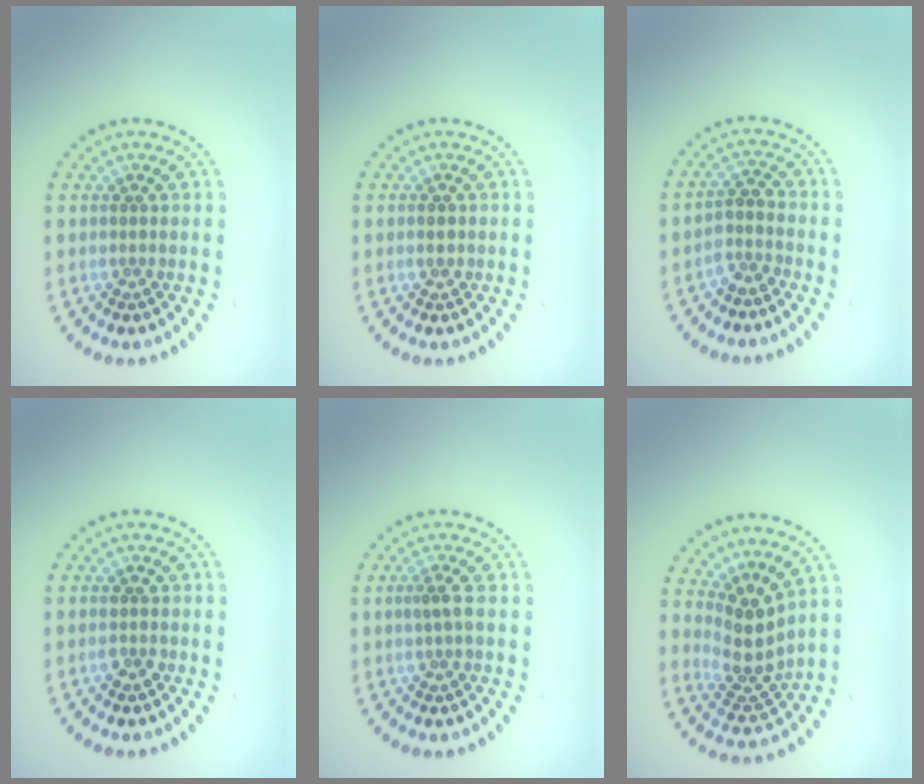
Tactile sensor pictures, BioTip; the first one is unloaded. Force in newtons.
{"total": 1.1, "press": 1.1, "slide": 0.2}
{"total": 1.9, "press": 1.5, "slide": 1.1}
{"total": 1.3, "press": 1.3, "slide": 0.1}
{"total": 1.3, "press": 1.2, "slide": 0.6}
{"total": 3.6, "press": 2.7, "slide": 2.4}